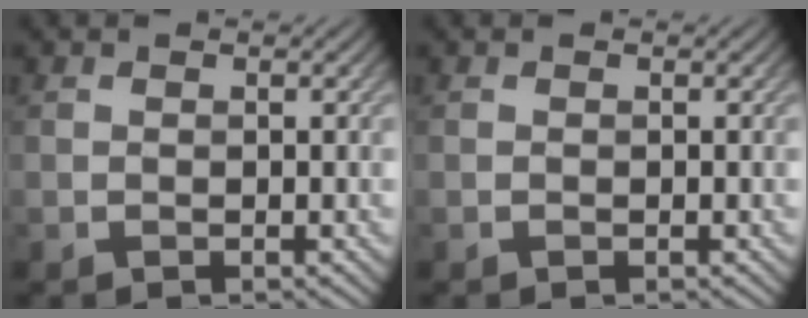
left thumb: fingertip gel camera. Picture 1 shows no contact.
{"total": 0.0}